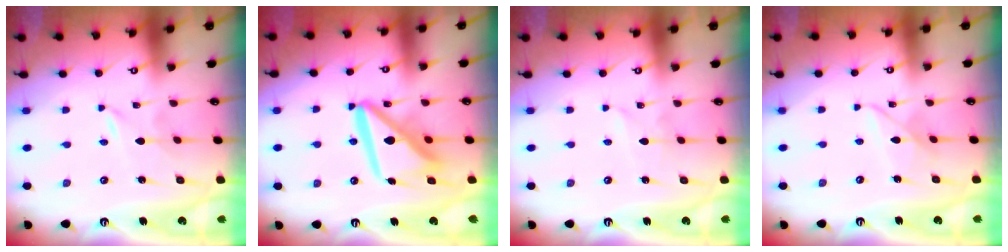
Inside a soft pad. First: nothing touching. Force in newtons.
{"total": 14.9, "press": 14.8, "slide": 1.8}
{"total": 1.9, "press": 1.9, "slide": 0.3}
{"total": 6.8, "press": 6.8, "slide": 0.4}